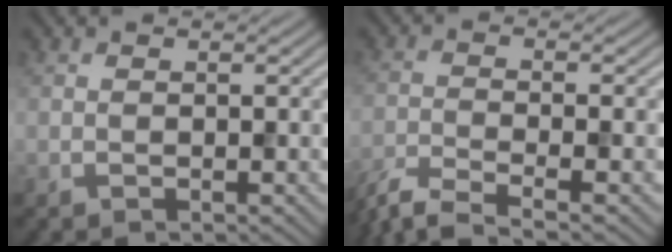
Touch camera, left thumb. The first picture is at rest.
{"total": 6.1, "force": [-4.9, 1.1, 3.6], "torque": [-0.070, -0.014, -0.099]}